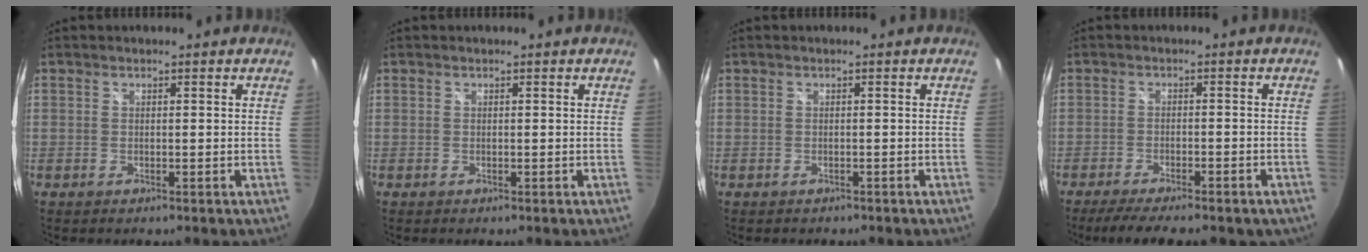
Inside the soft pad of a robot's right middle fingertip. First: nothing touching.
{"total": 0.0}
{"total": 0.7, "force": [-0.6, 0.4, 0.1], "torque": [-0.006, 0.000, -0.008]}
{"total": 11.2, "force": [-8.9, 2.6, 6.2], "torque": [-0.125, -0.027, -0.130]}